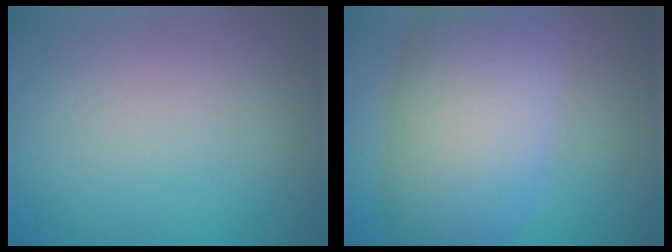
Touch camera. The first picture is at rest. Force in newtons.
{"total": 9.8, "press": 9.8, "slide": 0.3}